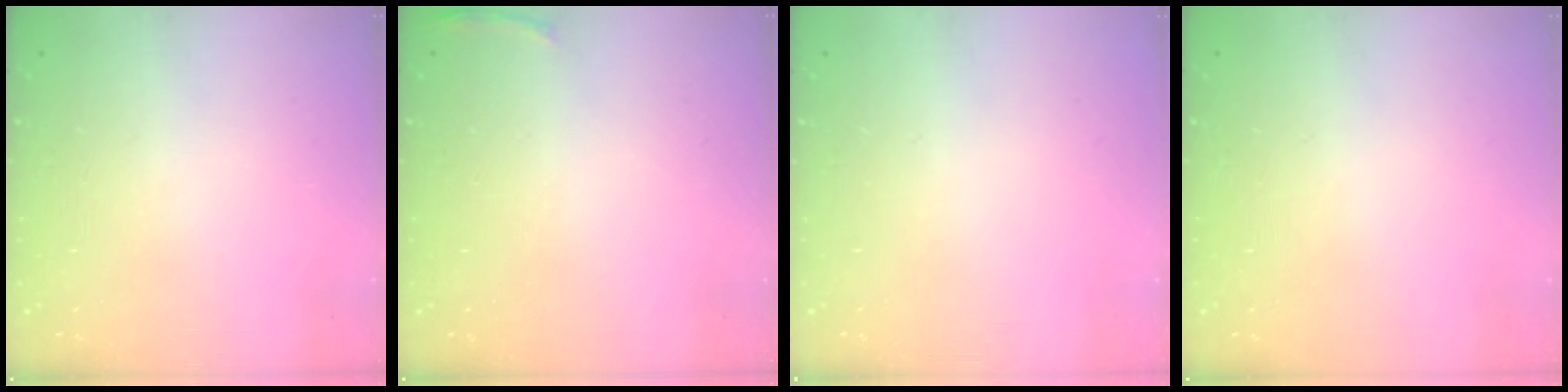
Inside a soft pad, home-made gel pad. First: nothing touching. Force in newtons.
{"total": 4.0, "press": 3.7, "slide": 1.6}
{"total": 0.0}
{"total": 0.9, "press": 0.0, "slide": 0.9}